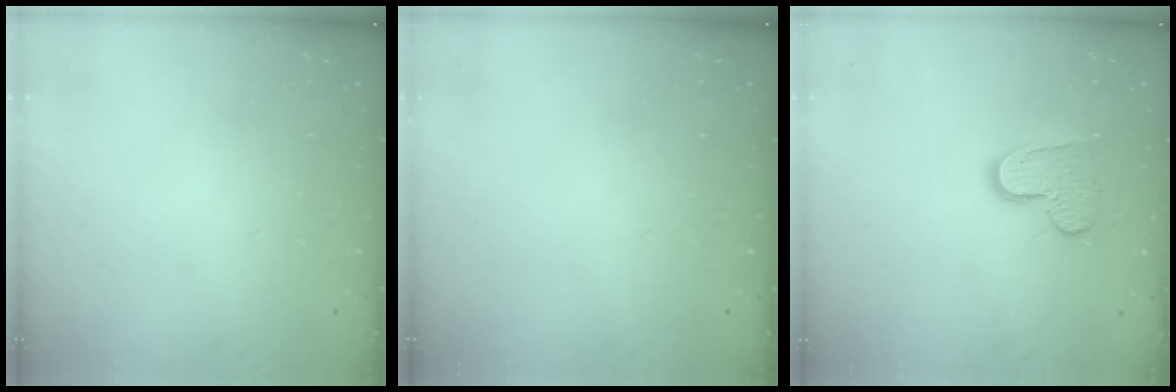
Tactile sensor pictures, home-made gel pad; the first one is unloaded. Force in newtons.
{"total": 0.0}
{"total": 9.4, "press": 9.4, "slide": 0.6}